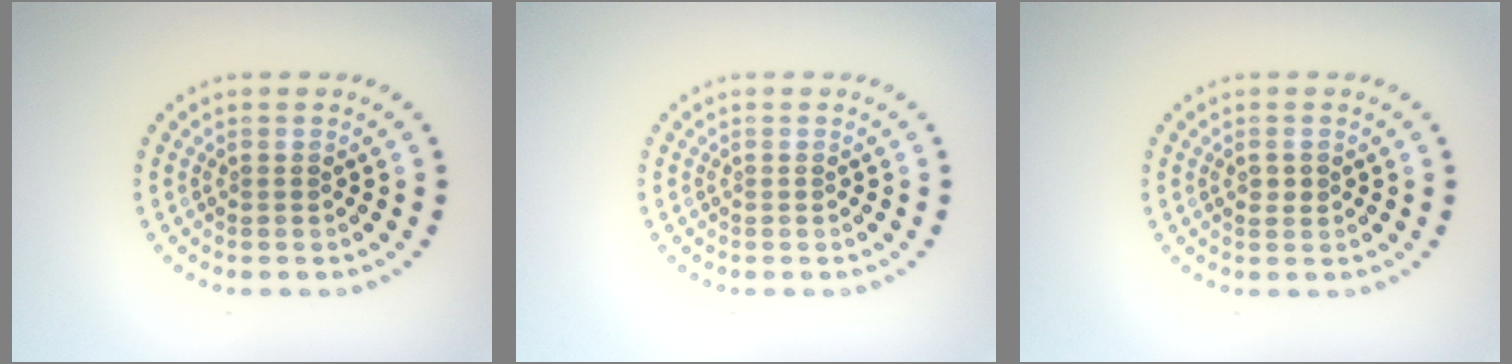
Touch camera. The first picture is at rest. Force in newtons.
{"total": 0.0}
{"total": 1.1, "press": 1.1, "slide": 0.1}